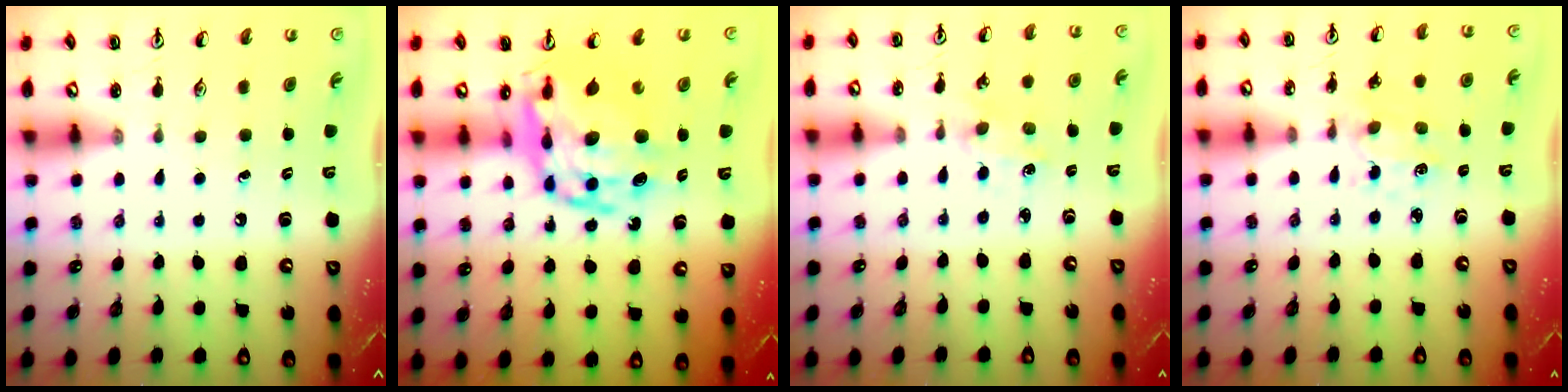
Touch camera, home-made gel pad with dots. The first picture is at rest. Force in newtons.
{"total": 18.3, "press": 18.2, "slide": 1.6}
{"total": 1.3, "press": 1.3, "slide": 0.2}
{"total": 1.9, "press": 1.9, "slide": 0.3}